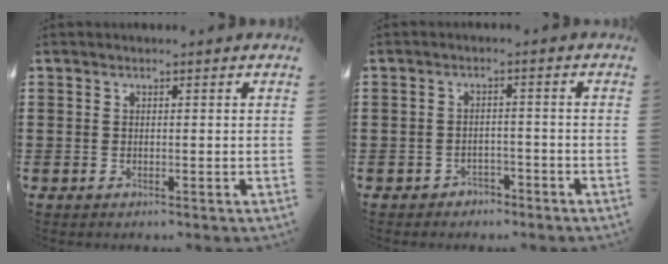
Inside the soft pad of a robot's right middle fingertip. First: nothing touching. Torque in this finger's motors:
{"motor_torque": [0.27, -0.13, 0.00, 0.00]}